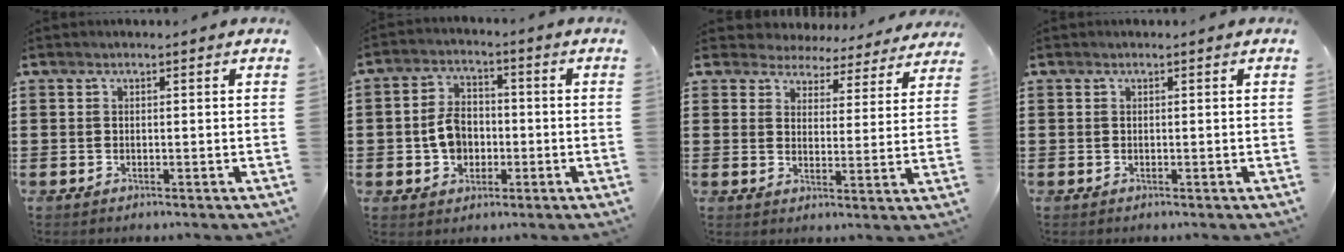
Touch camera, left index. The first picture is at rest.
{"total": 5.6, "force": [-1.0, 4.2, 3.5], "torque": [-0.078, 0.009, -0.021]}
{"total": 4.5, "force": [4.4, 0.9, -0.3], "torque": [-0.014, -0.033, 0.075]}
{"total": 0.0}